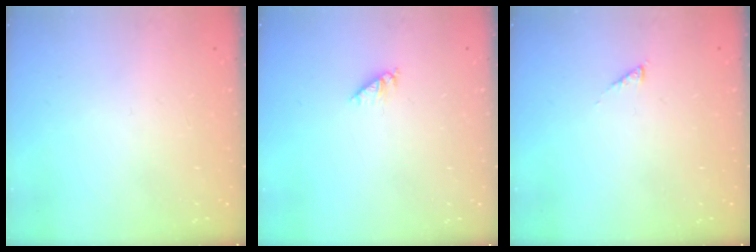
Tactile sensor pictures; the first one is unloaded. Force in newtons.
{"total": 2.7, "press": 2.7, "slide": 0.4}
{"total": 1.3, "press": 1.3, "slide": 0.3}